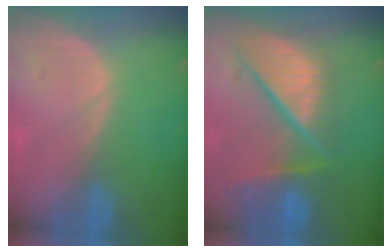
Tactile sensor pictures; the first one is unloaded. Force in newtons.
{"total": 12.3, "press": 10.1, "slide": 7.0}